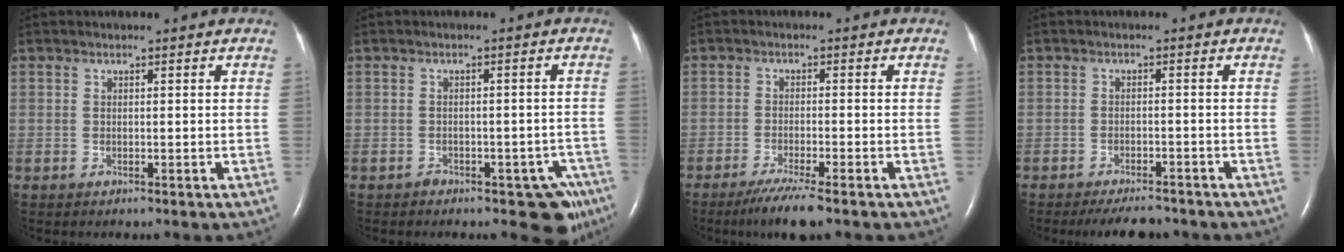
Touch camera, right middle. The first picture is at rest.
{"total": 5.5, "force": [-3.9, 2.8, 2.7], "torque": [-0.001, 0.018, -0.050]}
{"total": 5.9, "force": [-4.3, 0.0, 4.0], "torque": [-0.074, -0.017, -0.073]}
{"total": 5.7, "force": [-5.1, 1.5, 2.0], "torque": [-0.027, -0.008, -0.075]}